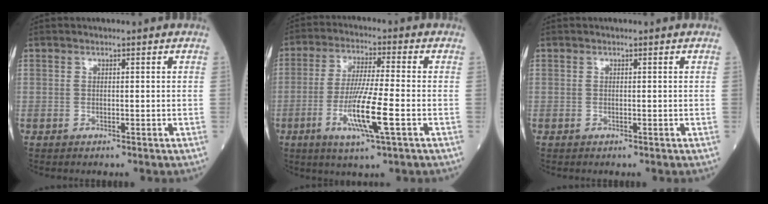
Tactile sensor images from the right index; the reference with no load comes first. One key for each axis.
{"total": 10.4, "fx": -3.2, "fy": 0.2, "fz": 9.9, "tx": -0.194, "ty": -0.015, "tz": -0.063}
{"total": 0.0}